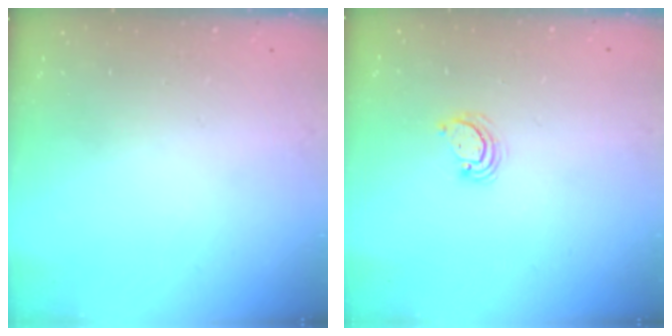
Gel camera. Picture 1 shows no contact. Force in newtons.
{"total": 4.0, "press": 4.0, "slide": 0.3}